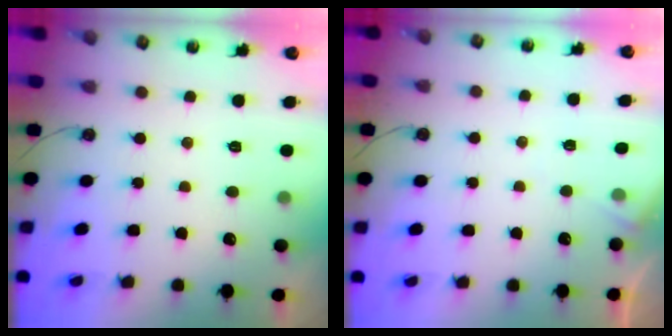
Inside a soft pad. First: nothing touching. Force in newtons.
{"total": 3.5, "press": 3.5, "slide": 0.5}